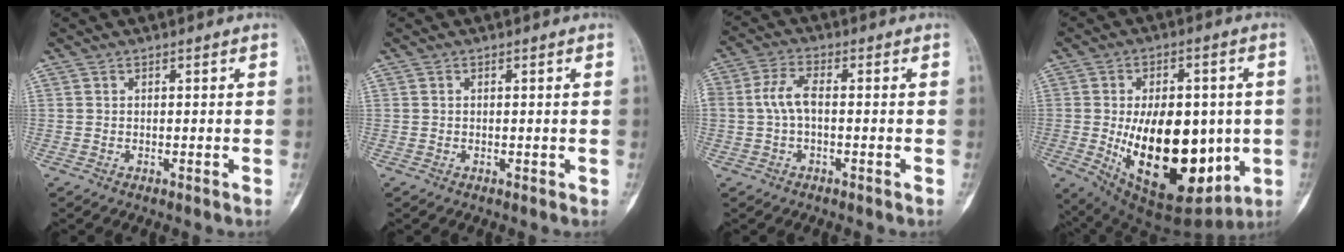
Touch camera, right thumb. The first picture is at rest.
{"total": 0.0}
{"total": 5.5, "force": [-0.3, 2.8, 4.7], "torque": [-0.107, 0.019, -0.010]}
{"total": 24.4, "force": [-2.7, 13.4, 20.2], "torque": [-0.295, -0.021, -0.009]}